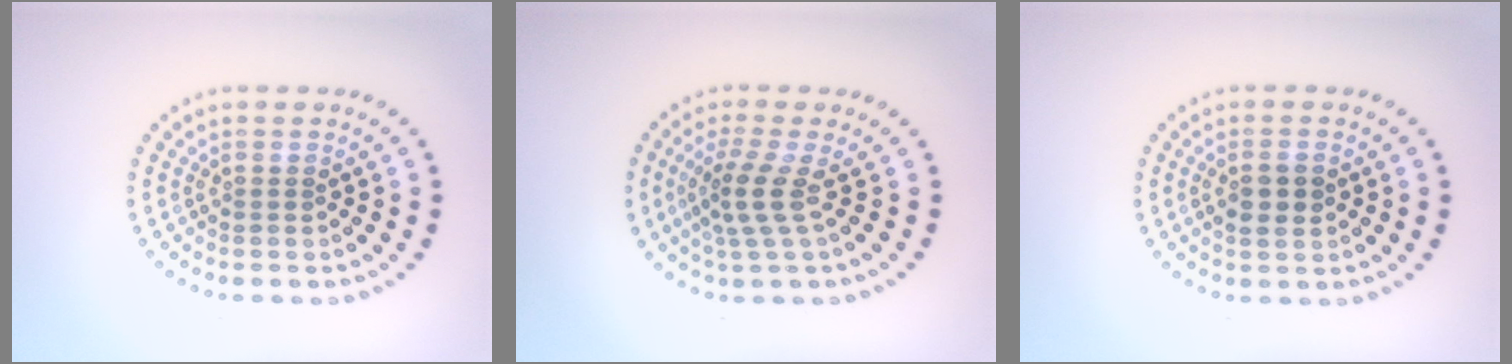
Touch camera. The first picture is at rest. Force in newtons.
{"total": 2.9, "press": 2.2, "slide": 2.0}
{"total": 2.1, "press": 2.0, "slide": 0.2}